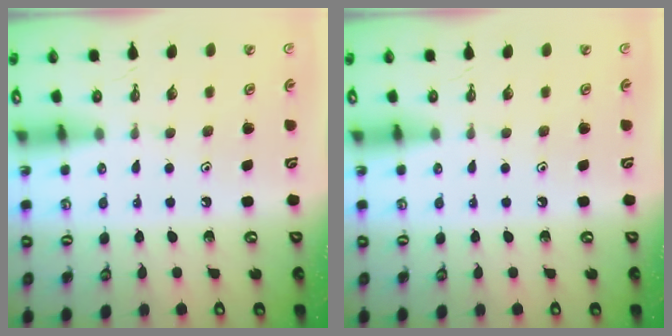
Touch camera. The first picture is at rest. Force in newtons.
{"total": 0.0}